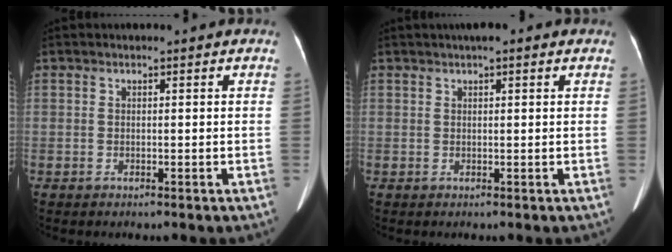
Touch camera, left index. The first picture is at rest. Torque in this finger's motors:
{"motor_torque": [0.76, -0.70, 0.07, 0.02]}